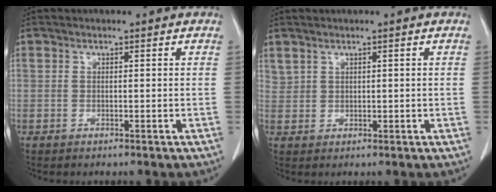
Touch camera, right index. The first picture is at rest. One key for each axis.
{"total": 1.7, "fx": 1.2, "fy": 1.1, "fz": 0.4, "tx": -0.008, "ty": 0.006, "tz": 0.031}